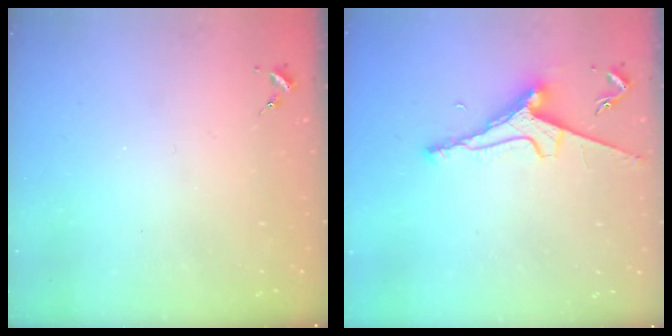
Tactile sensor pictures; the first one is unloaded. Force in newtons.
{"total": 8.0, "press": 7.9, "slide": 1.2}